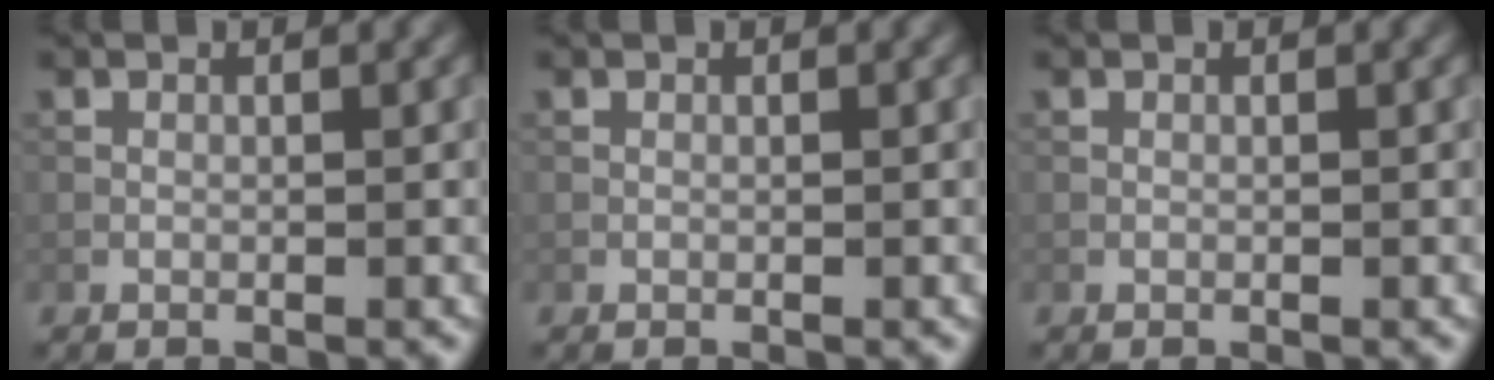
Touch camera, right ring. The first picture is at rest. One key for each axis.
{"total": 0.0}
{"total": 0.0}